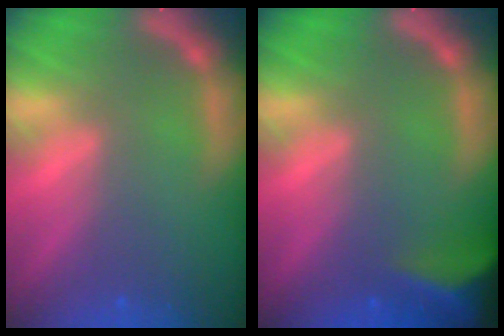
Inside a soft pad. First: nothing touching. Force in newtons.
{"total": 7.5}